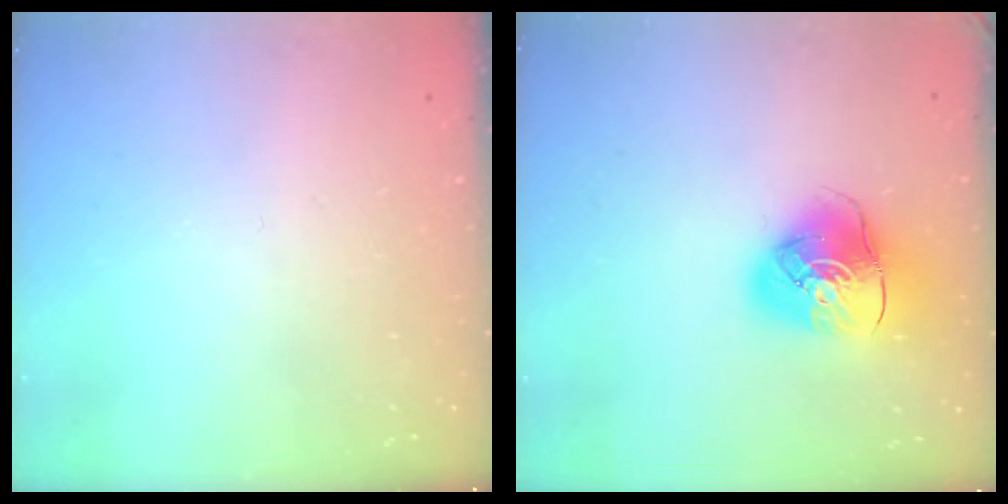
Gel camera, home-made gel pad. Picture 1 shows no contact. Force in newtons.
{"total": 11.3, "press": 11.1, "slide": 1.7}